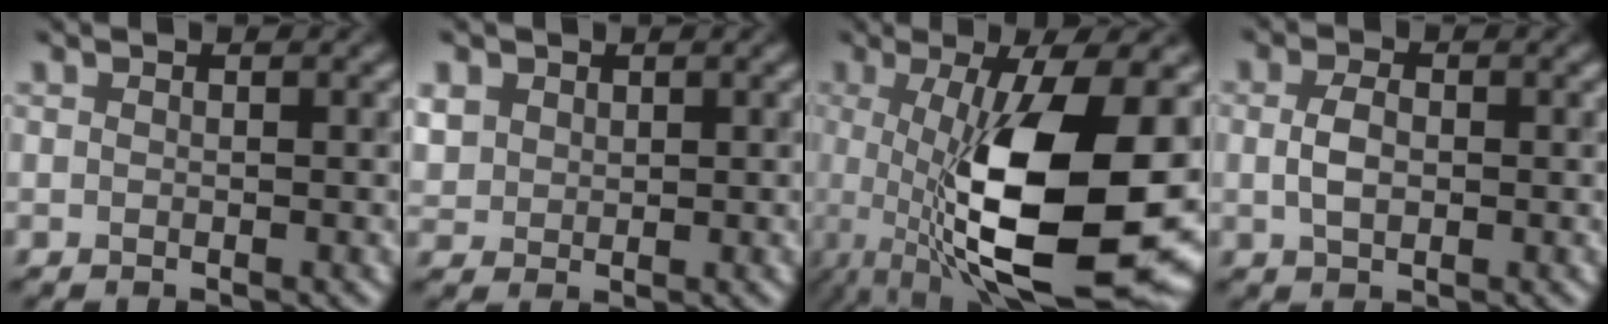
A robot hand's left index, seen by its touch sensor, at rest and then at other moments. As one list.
[{"total": 1.2, "force": [0.2, 1.1, -0.3], "torque": [-0.007, 0.001, 0.021]}, {"total": 13.4, "force": [-1.3, 4.2, 12.7], "torque": [-0.203, -0.017, -0.012]}, {"total": 1.4, "force": [-0.6, 1.0, 0.8], "torque": [-0.027, 0.000, 0.000]}]